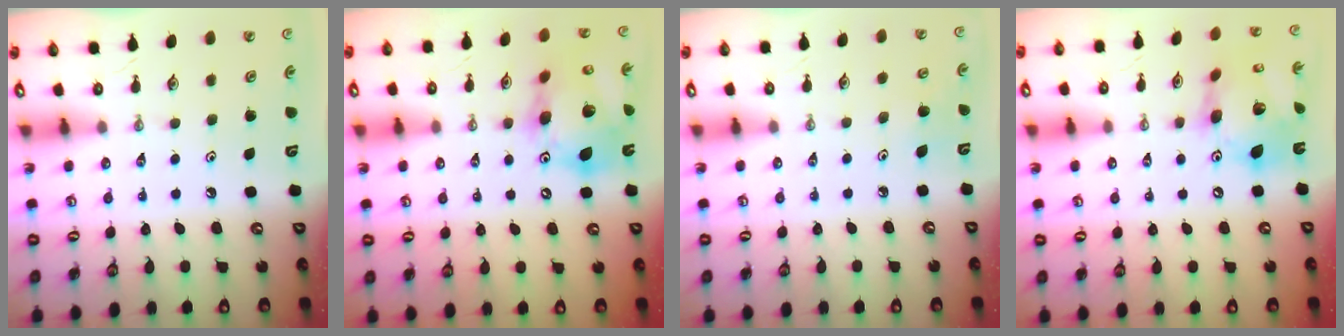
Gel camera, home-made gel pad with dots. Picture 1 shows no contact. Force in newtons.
{"total": 18.0, "press": 17.7, "slide": 3.1}
{"total": 4.4, "press": 4.4, "slide": 0.4}
{"total": 17.1, "press": 17.0, "slide": 1.8}